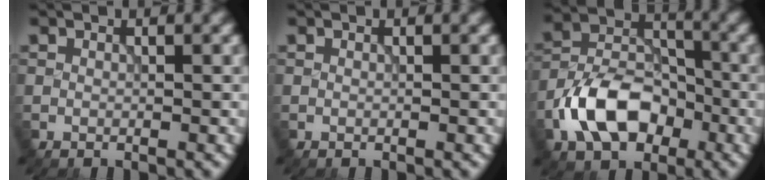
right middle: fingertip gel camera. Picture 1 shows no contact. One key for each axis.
{"total": 0.0}
{"total": 8.1, "fx": -3.5, "fy": 5.0, "fz": 5.3, "tx": -0.095, "ty": 0.007, "tz": -0.068}